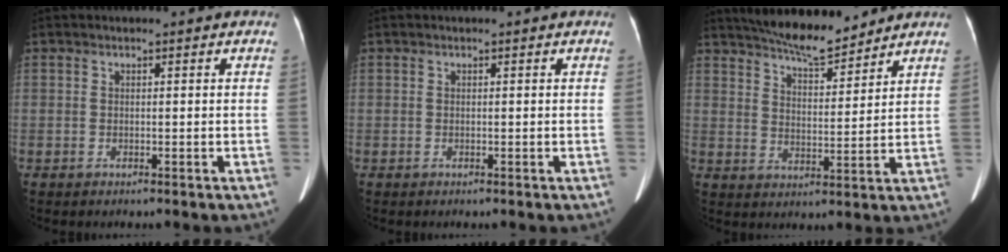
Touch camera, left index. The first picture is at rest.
{"total": 0.0}
{"total": 9.9, "force": [9.0, 1.5, 3.9], "torque": [-0.065, 0.005, 0.148]}